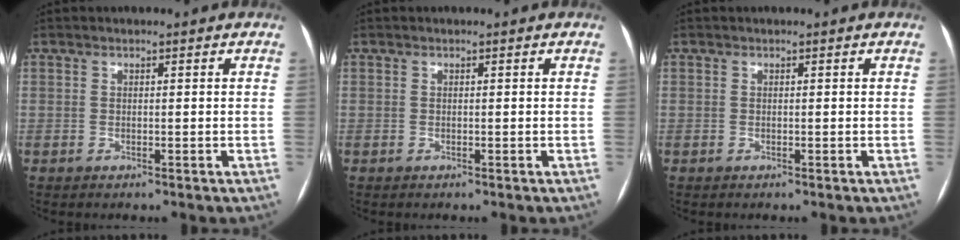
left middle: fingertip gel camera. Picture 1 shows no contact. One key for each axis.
{"total": 0.0}
{"total": 0.0}